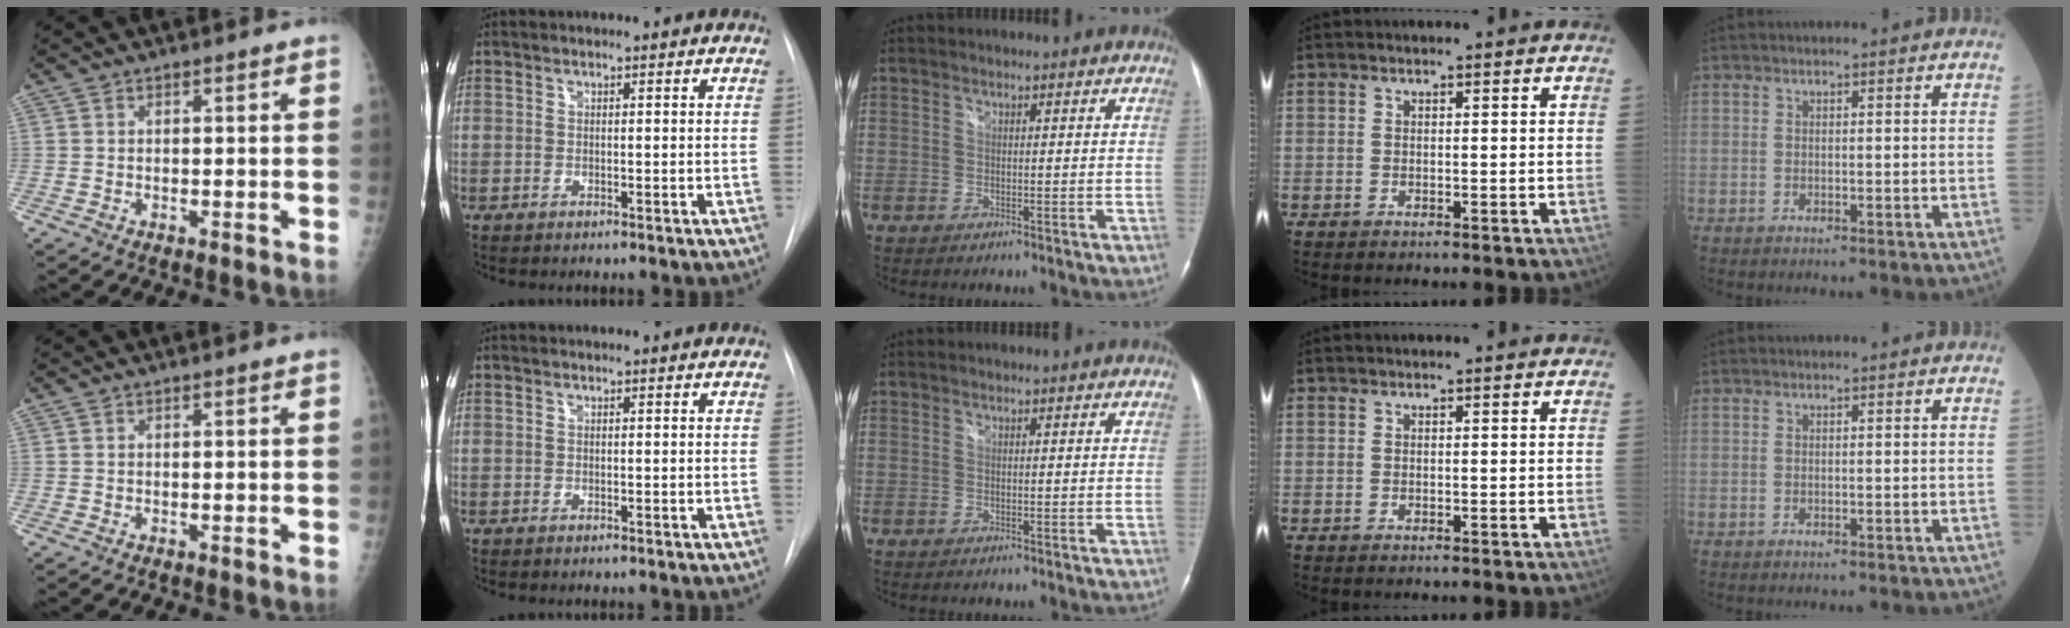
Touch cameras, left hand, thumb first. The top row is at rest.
{}